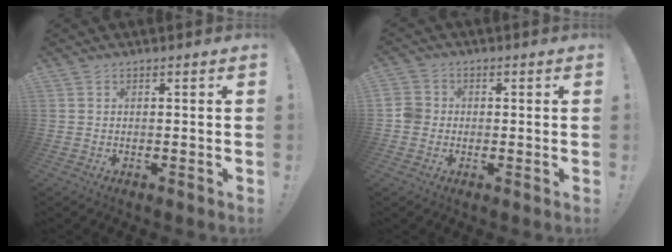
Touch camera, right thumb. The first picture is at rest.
{"total": 4.3, "force": [-0.8, 3.9, 1.6], "torque": [-0.030, 0.011, -0.014]}